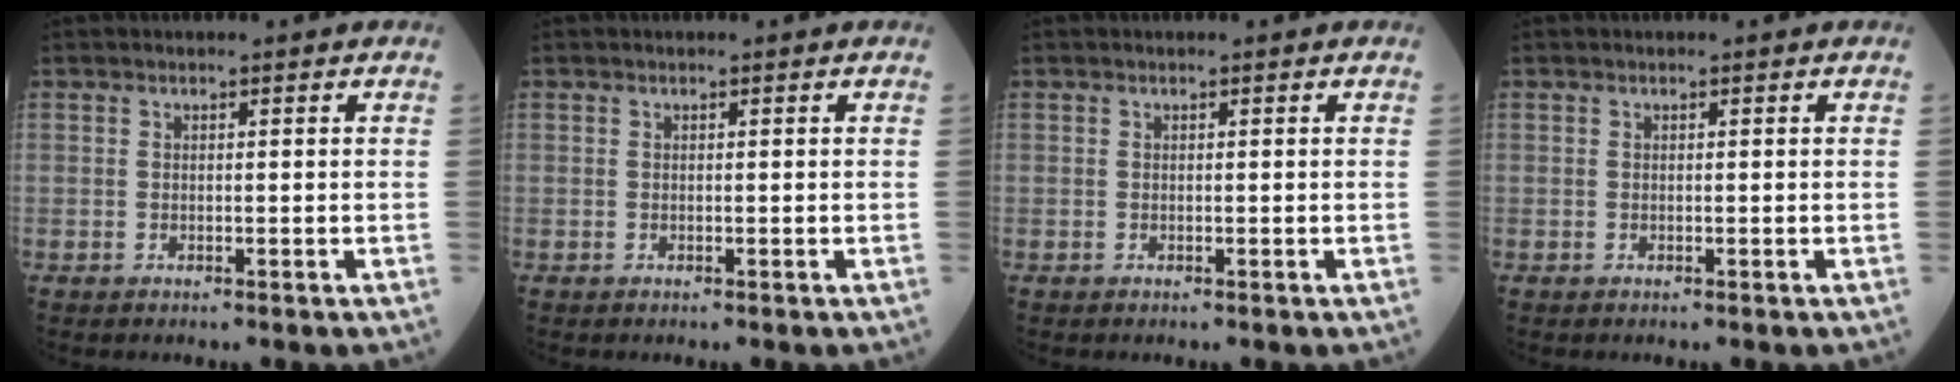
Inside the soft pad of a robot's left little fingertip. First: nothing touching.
{"total": 0.0}
{"total": 0.0}
{"total": 0.0}